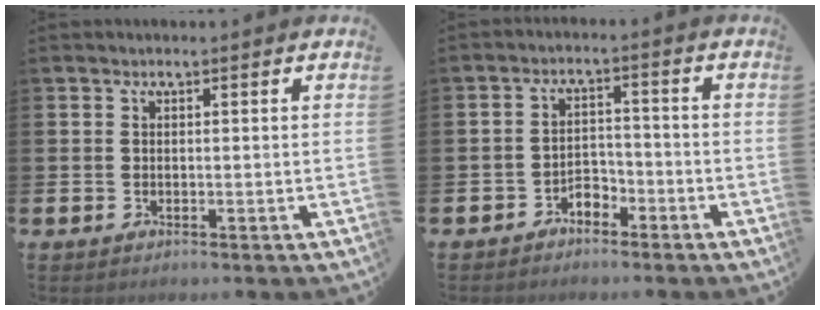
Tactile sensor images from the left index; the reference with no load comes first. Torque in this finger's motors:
{"motor_torque": [-0.14, 0.22, 0.05, 0.03]}